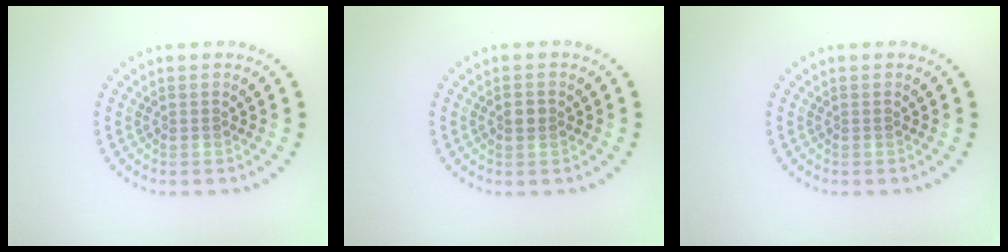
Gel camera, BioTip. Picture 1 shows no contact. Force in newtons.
{"total": 1.2, "press": 1.2, "slide": 0.2}
{"total": 0.0}